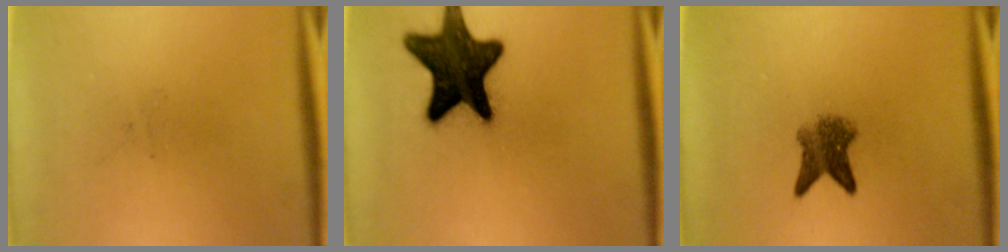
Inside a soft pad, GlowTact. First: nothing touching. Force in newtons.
{"total": 16.6}
{"total": 4.4}